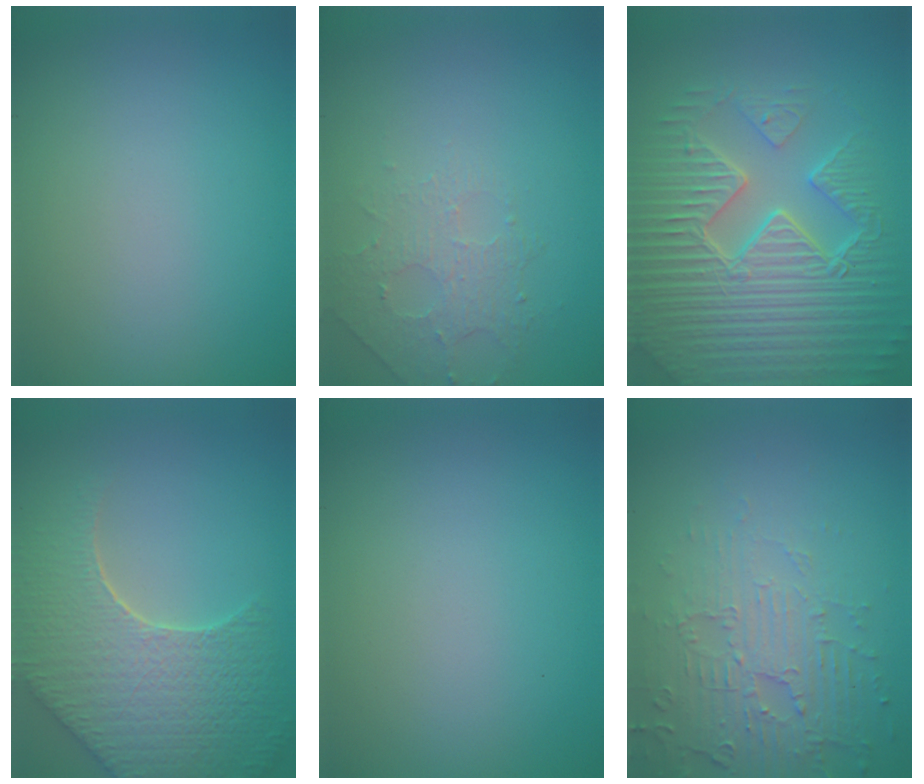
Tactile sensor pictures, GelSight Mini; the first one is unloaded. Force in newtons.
{"total": 1.6, "press": 1.2, "slide": 1.0}
{"total": 9.8, "press": 6.8, "slide": 7.0}
{"total": 9.0, "press": 6.3, "slide": 6.4}
{"total": 0.0}
{"total": 5.5, "press": 3.7, "slide": 4.1}